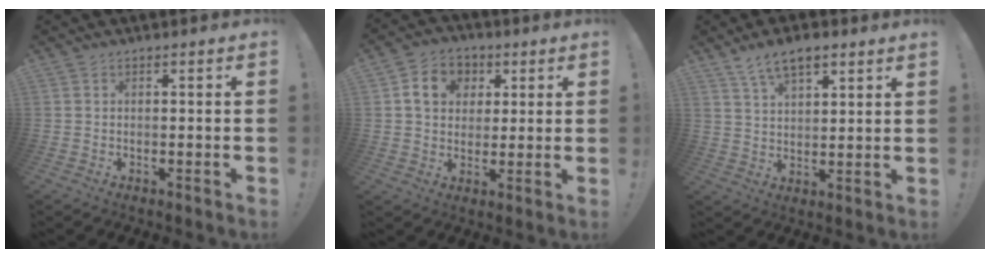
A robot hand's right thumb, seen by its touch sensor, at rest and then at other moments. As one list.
[{"total": 10.5, "force": [3.2, 8.9, 4.6], "torque": [-0.066, -0.002, 0.066]}, {"total": 7.8, "force": [5.3, 3.4, 4.6], "torque": [-0.073, -0.021, 0.097]}]